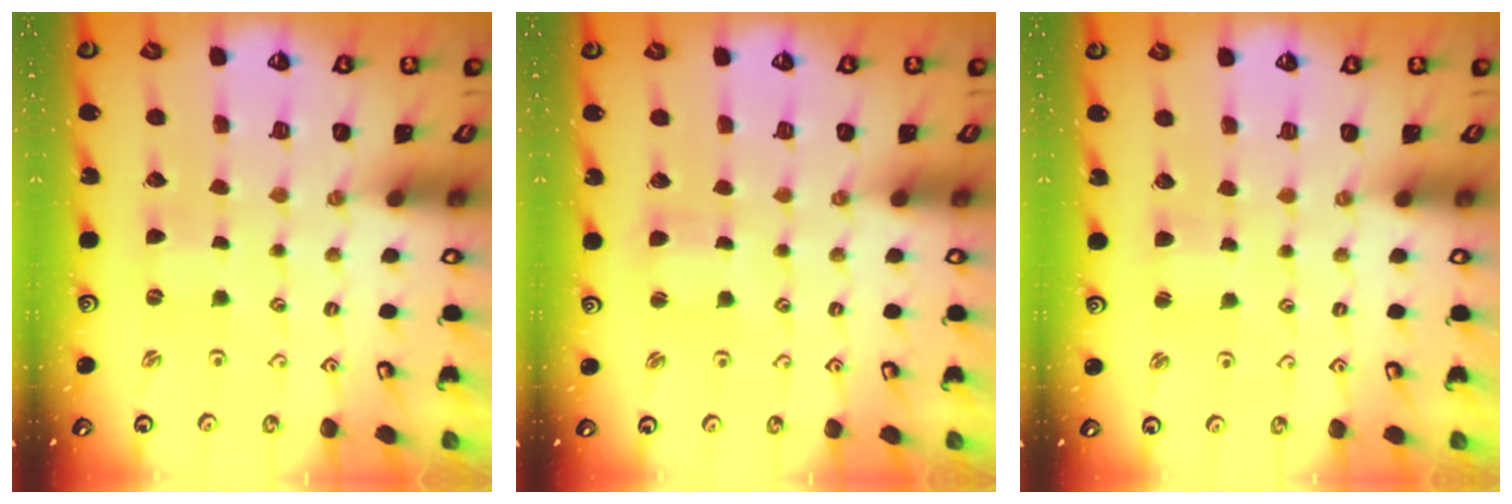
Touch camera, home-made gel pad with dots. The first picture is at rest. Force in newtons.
{"total": 1.4, "press": 1.3, "slide": 0.3}
{"total": 2.5, "press": 2.5, "slide": 0.2}